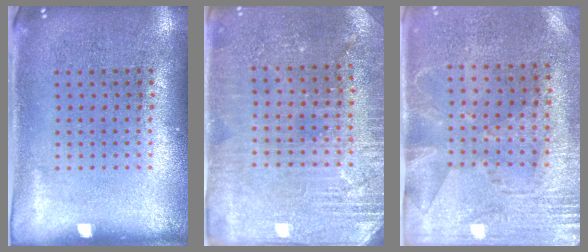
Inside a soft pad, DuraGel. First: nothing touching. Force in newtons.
{"total": 2.9, "press": 2.9, "slide": 0.4}
{"total": 2.8, "press": 2.3, "slide": 1.5}